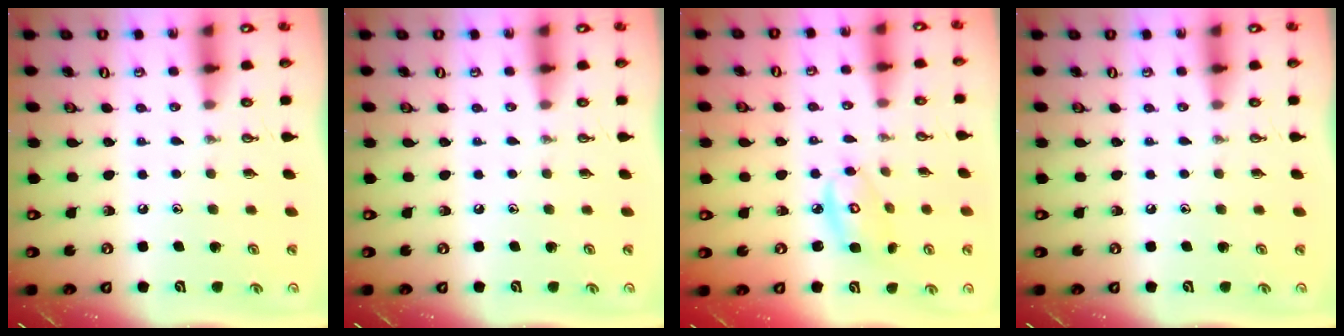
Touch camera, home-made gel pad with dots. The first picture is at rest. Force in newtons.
{"total": 0.0}
{"total": 6.9, "press": 6.9, "slide": 0.2}
{"total": 0.0}